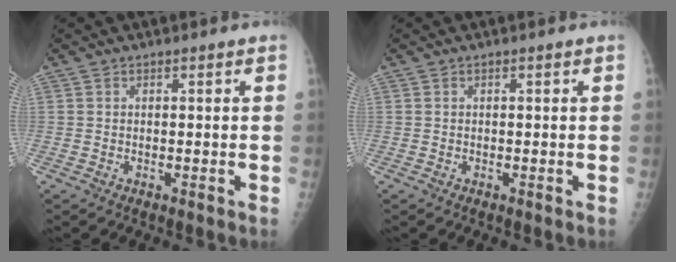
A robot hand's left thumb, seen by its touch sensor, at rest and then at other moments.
{"total": 0.0}